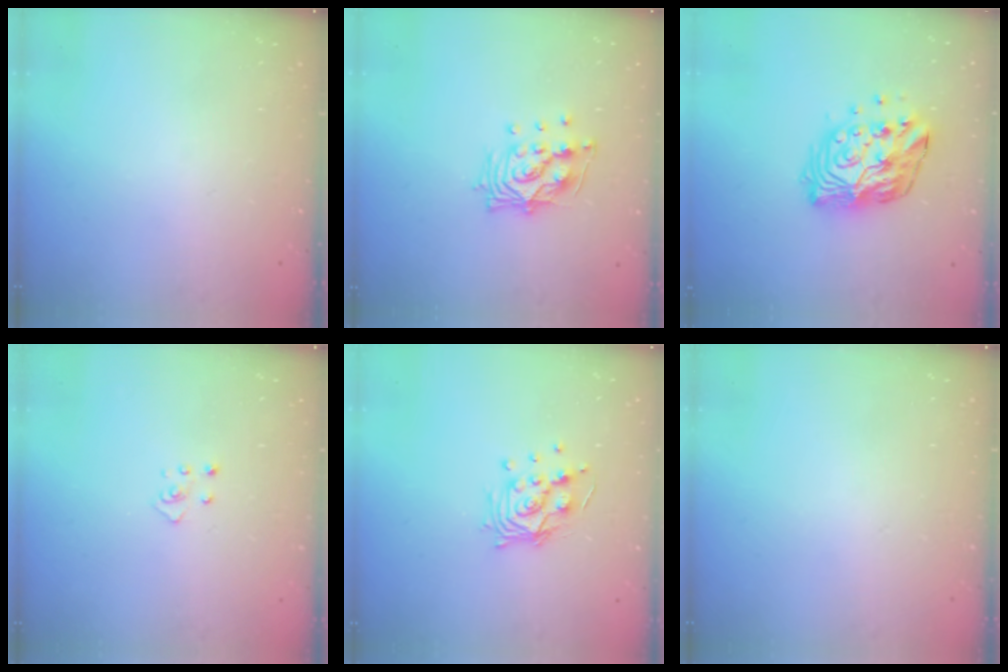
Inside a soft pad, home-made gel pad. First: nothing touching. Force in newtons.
{"total": 12.6, "press": 12.5, "slide": 1.3}
{"total": 14.2, "press": 14.2, "slide": 1.3}
{"total": 2.8, "press": 2.8, "slide": 0.3}
{"total": 11.5, "press": 11.4, "slide": 1.0}
{"total": 0.0}